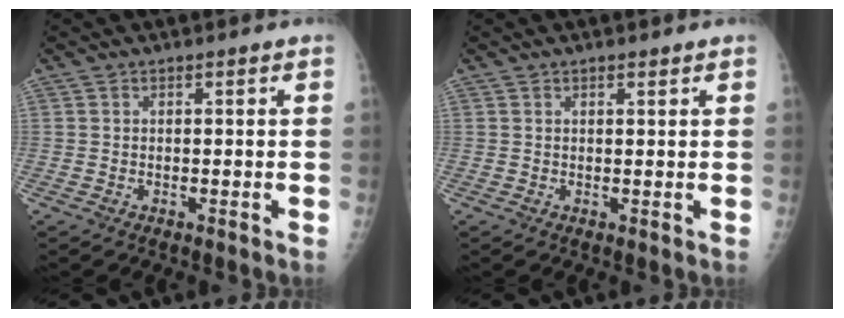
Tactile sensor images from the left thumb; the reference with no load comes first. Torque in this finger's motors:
{"motor_torque": [-0.34, -0.23, -0.21, 0.04, -0.08]}